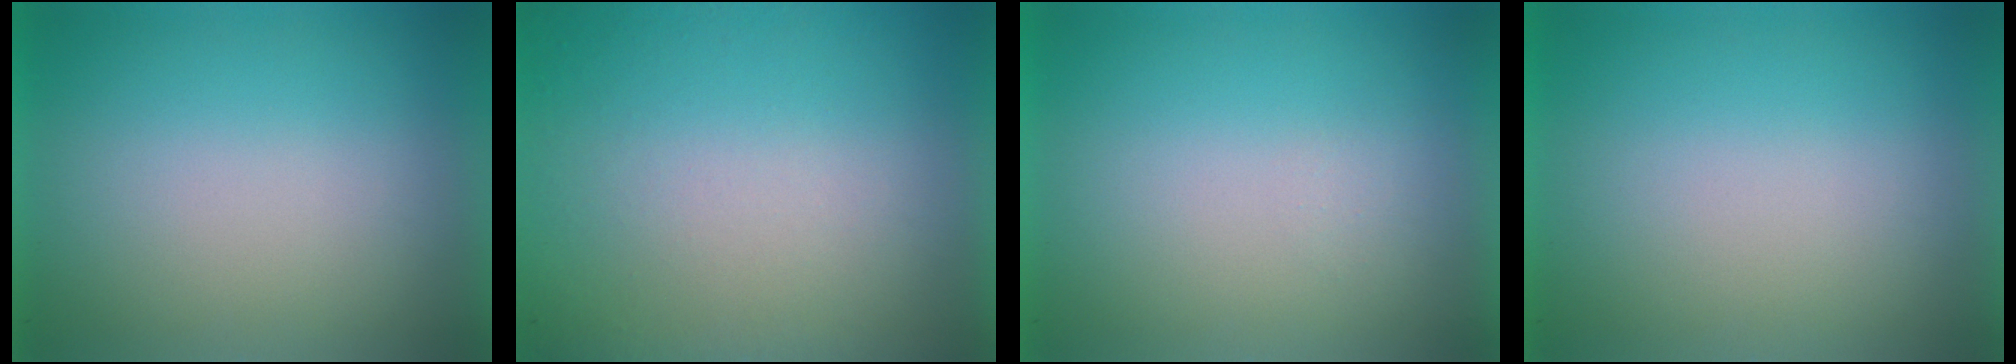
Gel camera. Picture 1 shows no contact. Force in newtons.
{"total": 6.0}
{"total": 1.3}
{"total": 0.0}